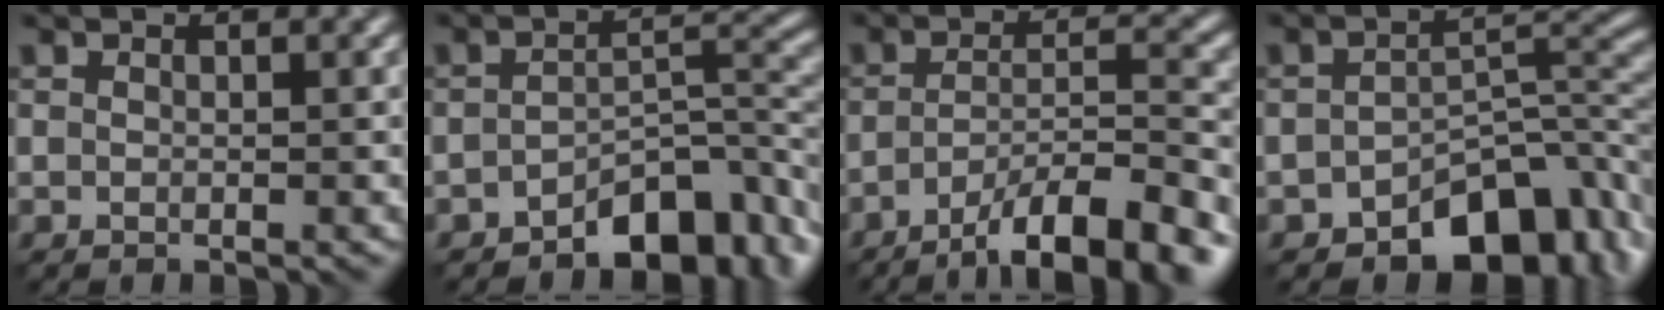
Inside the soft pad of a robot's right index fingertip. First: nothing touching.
{"total": 6.8, "force": [-4.3, 3.1, 4.2], "torque": [-0.046, 0.005, -0.071]}
{"total": 9.3, "force": [-6.3, 2.1, 6.5], "torque": [-0.097, 0.007, -0.102]}
{"total": 8.3, "force": [-5.5, 4.2, 4.6], "torque": [-0.044, -0.001, -0.090]}